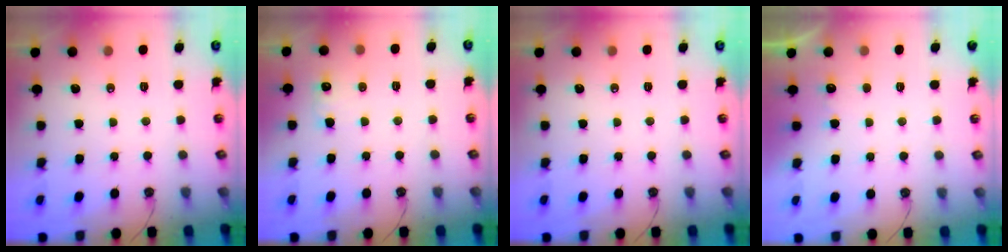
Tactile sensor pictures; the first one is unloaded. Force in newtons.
{"total": 6.5, "press": 6.4, "slide": 1.1}
{"total": 0.0}
{"total": 1.2, "press": 1.0, "slide": 0.7}